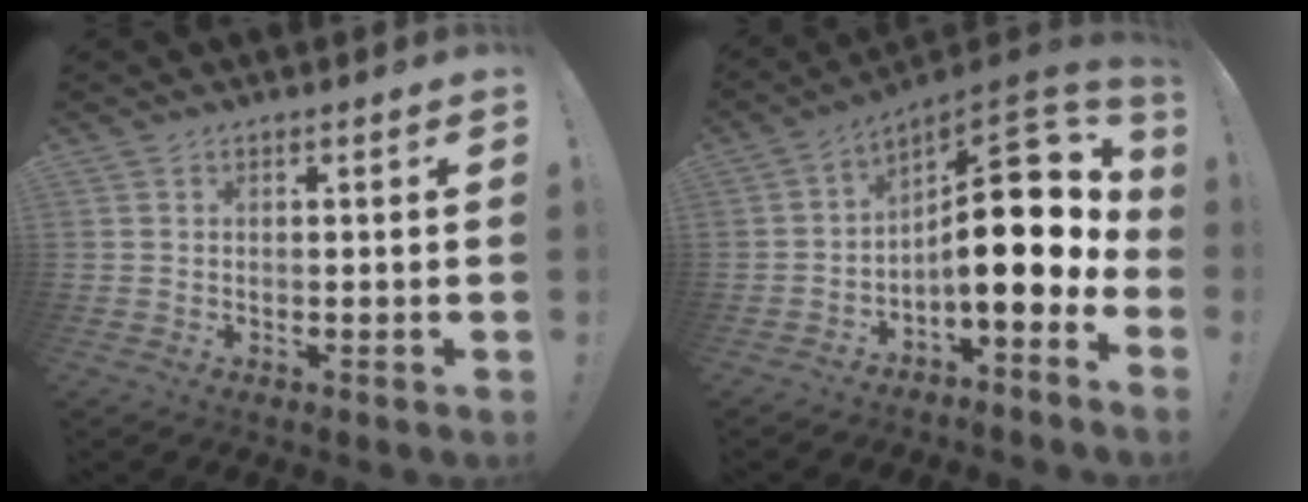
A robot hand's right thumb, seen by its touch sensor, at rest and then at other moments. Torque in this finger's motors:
{"motor_torque": [2.46, 2.57, 1.58, -1.19, 0.38]}